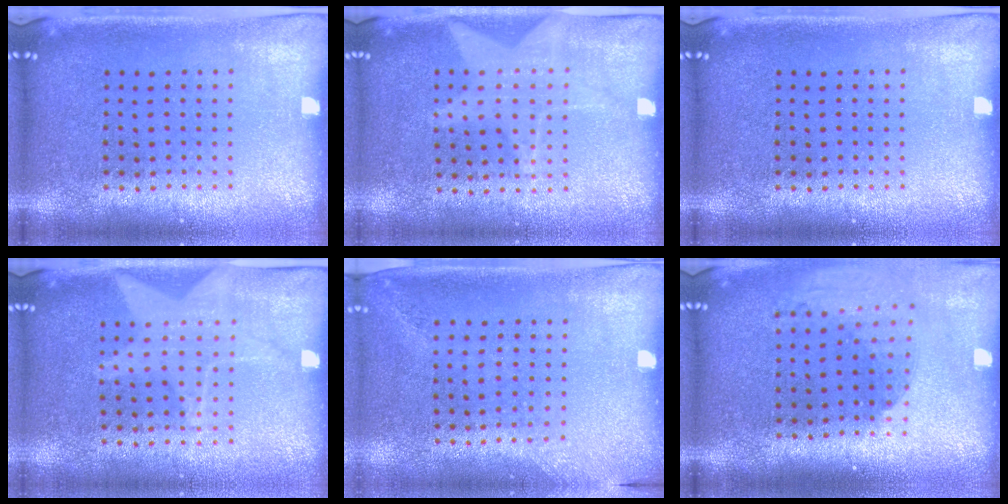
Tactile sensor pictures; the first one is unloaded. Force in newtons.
{"total": 1.2, "press": 0.9, "slide": 0.8}
{"total": 0.0}
{"total": 1.1, "press": 1.0, "slide": 0.4}
{"total": 1.4, "press": 1.0, "slide": 1.0}
{"total": 2.0, "press": 1.5, "slide": 1.3}